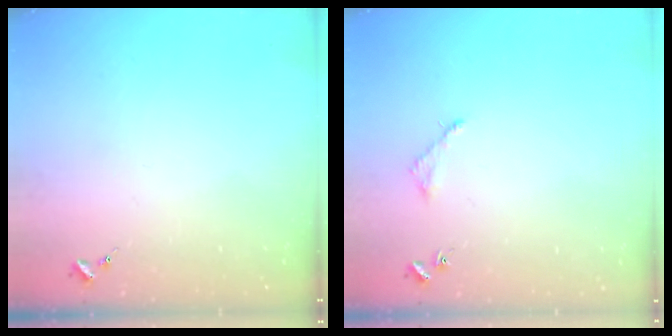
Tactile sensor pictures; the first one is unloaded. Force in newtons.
{"total": 3.0, "press": 3.0, "slide": 0.4}